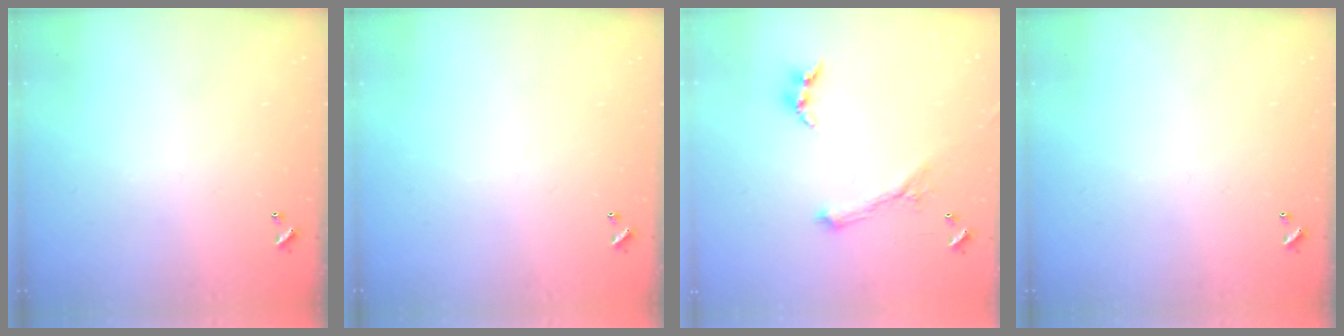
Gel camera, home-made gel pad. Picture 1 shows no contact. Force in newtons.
{"total": 0.0}
{"total": 0.7, "press": 0.6, "slide": 0.3}
{"total": 0.0}